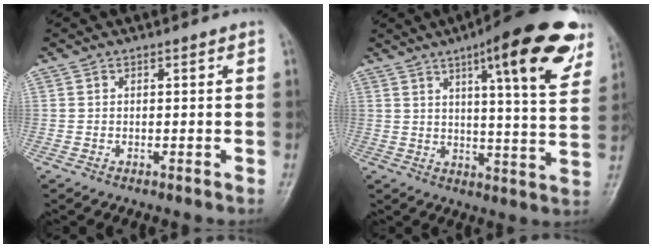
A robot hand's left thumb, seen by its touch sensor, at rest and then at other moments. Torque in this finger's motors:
{"motor_torque": [0.74, 0.55, 1.65, -1.13, 0.14]}